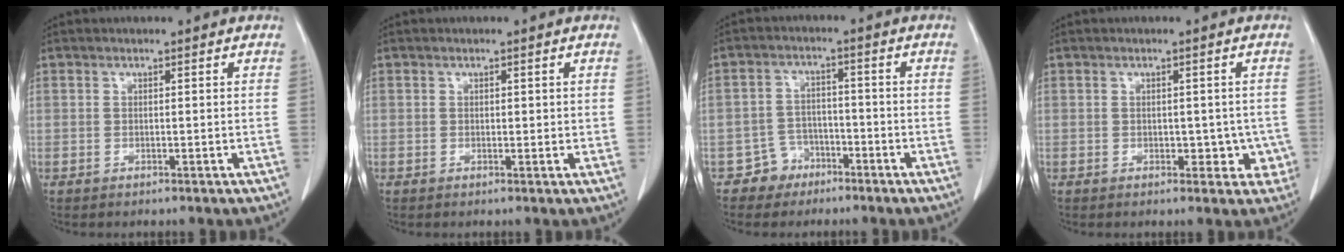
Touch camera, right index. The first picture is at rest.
{"total": 1.2, "force": [0.3, 0.8, 0.8], "torque": [-0.006, 0.000, 0.004]}
{"total": 4.6, "force": [-2.9, 3.5, -0.1], "torque": [0.008, 0.014, -0.048]}
{"total": 3.9, "force": [-0.7, 2.6, 2.8], "torque": [-0.015, 0.009, -0.001]}